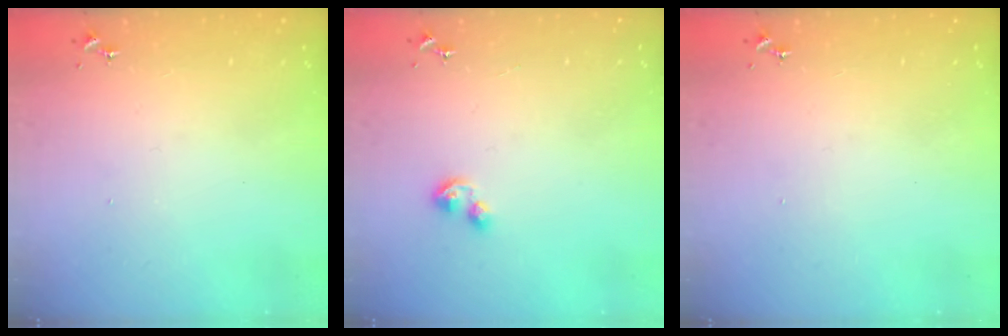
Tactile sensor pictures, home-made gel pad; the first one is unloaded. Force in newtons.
{"total": 4.2, "press": 4.2, "slide": 0.4}
{"total": 0.0}